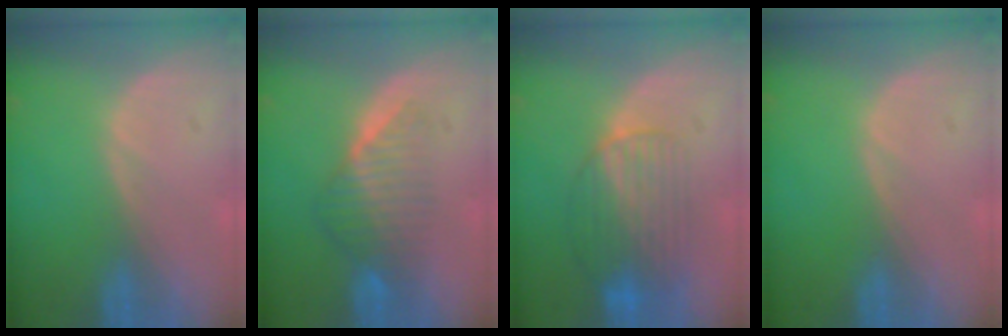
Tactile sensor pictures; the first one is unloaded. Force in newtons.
{"total": 6.6, "press": 5.8, "slide": 3.2}
{"total": 8.0, "press": 7.6, "slide": 2.7}
{"total": 0.0}